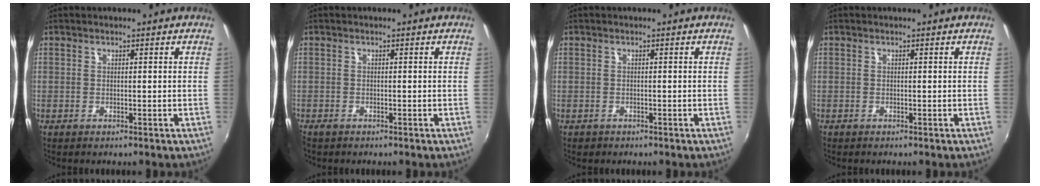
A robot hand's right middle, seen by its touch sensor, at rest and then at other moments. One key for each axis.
{"total": 0.9, "fx": -0.8, "fy": 0.4, "fz": 0.3, "tx": -0.008, "ty": -0.004, "tz": -0.016}
{"total": 0.8, "fx": -0.5, "fy": 0.6, "fz": 0.2, "tx": -0.007, "ty": -0.001, "tz": -0.007}
{"total": 0.0}